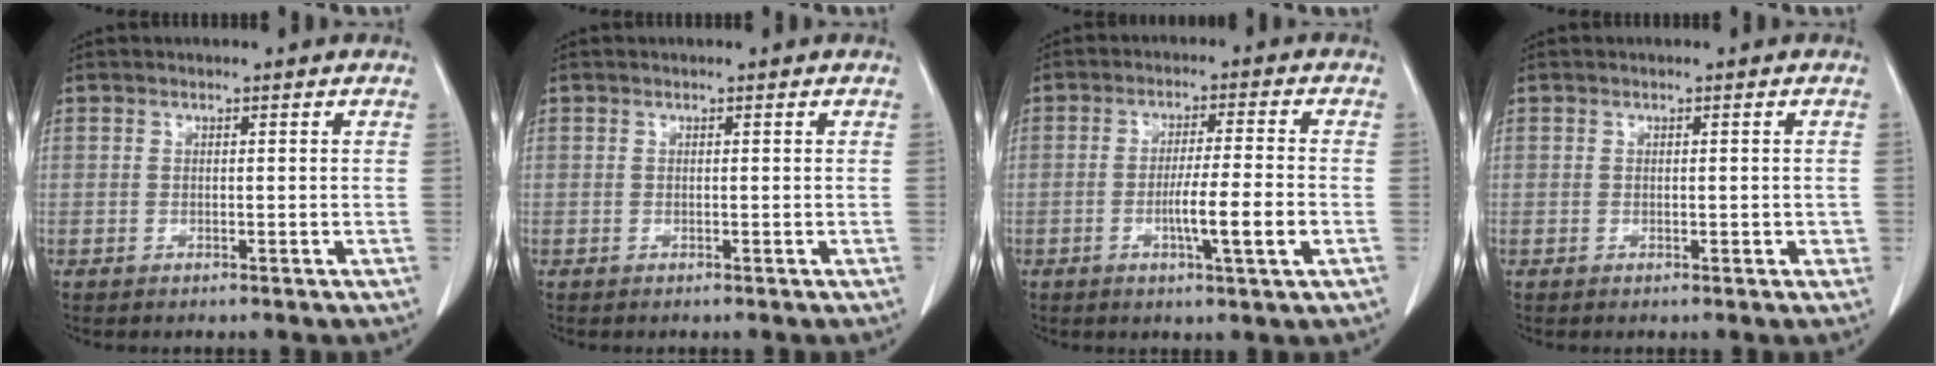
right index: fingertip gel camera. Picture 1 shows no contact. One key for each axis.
{"total": 0.0}
{"total": 7.5, "fx": -2.2, "fy": -0.2, "fz": 7.2, "tx": -0.119, "ty": -0.008, "tz": -0.038}
{"total": 1.4, "fx": -0.2, "fy": 0.8, "fz": 1.1, "tx": -0.015, "ty": 0.003, "tz": 0.001}